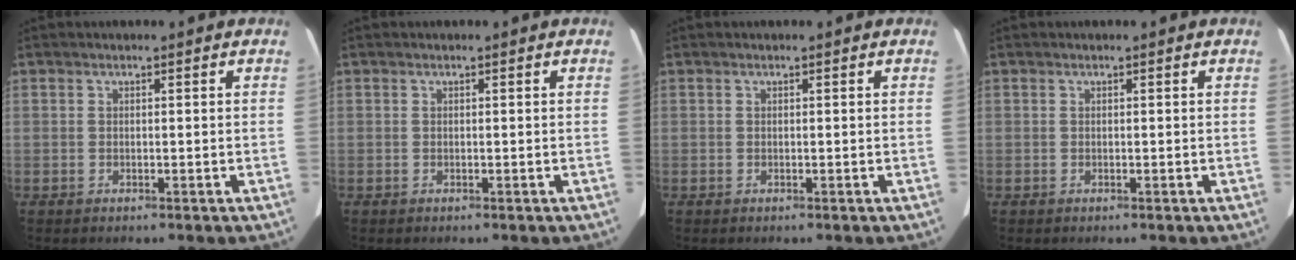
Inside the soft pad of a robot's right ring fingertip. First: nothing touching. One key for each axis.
{"total": 0.0}
{"total": 0.0}
{"total": 0.0}